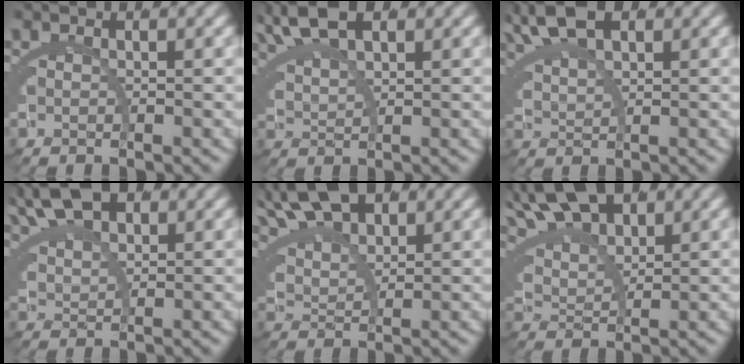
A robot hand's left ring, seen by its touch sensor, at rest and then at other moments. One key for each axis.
{"total": 3.9, "fx": 3.5, "fy": 0.0, "fz": 1.8, "tx": -0.041, "ty": 0.005, "tz": 0.070}
{"total": 4.3, "fx": 3.6, "fy": 0.5, "fz": 2.1, "tx": -0.049, "ty": 0.006, "tz": 0.071}
{"total": 4.8, "fx": 4.1, "fy": 1.2, "fz": 2.3, "tx": -0.046, "ty": 0.006, "tz": 0.076}
{"total": 5.7, "fx": 5.0, "fy": 1.3, "fz": 2.6, "tx": -0.048, "ty": 0.012, "tz": 0.088}
{"total": 6.6, "fx": 5.5, "fy": 2.0, "fz": 3.1, "tx": -0.061, "ty": 0.015, "tz": 0.093}